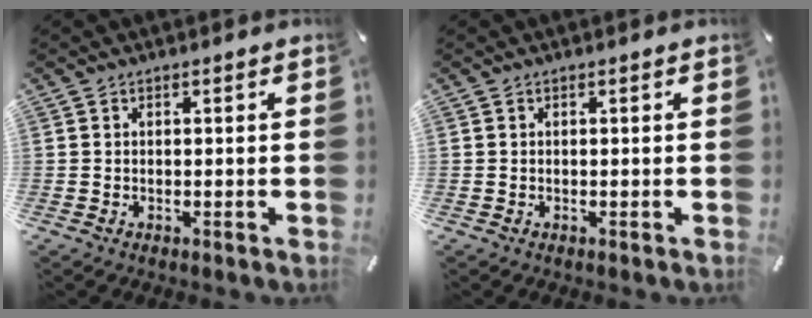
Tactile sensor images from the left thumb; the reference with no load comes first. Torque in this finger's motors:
{"motor_torque": [-0.02, -0.01, 0.00, 0.00, 0.00]}